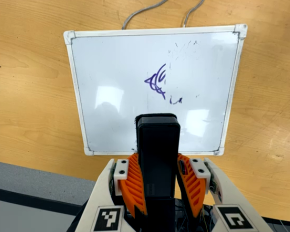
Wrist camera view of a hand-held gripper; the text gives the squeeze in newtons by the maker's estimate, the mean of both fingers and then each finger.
{"total": 10.1, "left": 8.7, "right": 11.6}